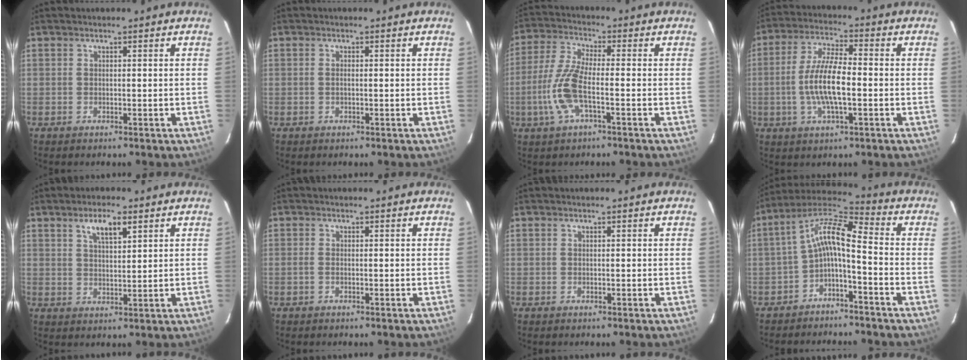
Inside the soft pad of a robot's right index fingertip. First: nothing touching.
{"total": 0.7, "force": [0.0, 0.1, 0.7], "torque": [-0.016, 0.002, -0.002]}
{"total": 9.8, "force": [-2.9, 2.3, 9.1], "torque": [-0.206, 0.000, -0.061]}
{"total": 10.2, "force": [-1.8, 2.8, 9.6], "torque": [-0.193, 0.001, -0.036]}
{"total": 5.1, "force": [3.0, 1.6, 3.8], "torque": [-0.067, 0.007, 0.052]}
{"total": 0.8, "force": [-0.2, 0.1, 0.7], "torque": [-0.016, 0.000, -0.005]}
{"total": 0.0}
{"total": 9.1, "force": [-2.7, 2.6, 8.3], "torque": [-0.183, 0.023, -0.057]}